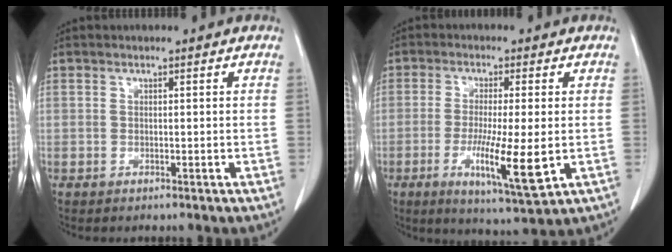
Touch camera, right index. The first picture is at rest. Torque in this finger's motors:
{"motor_torque": [0.32, 0.07, 0.29, 0.08]}